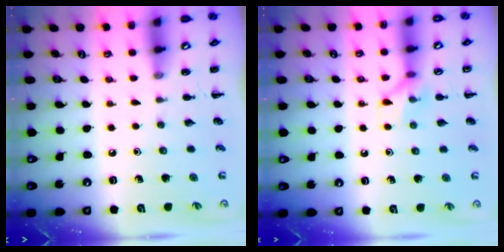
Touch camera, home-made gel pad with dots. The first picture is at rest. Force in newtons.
{"total": 7.4, "press": 7.4, "slide": 0.3}